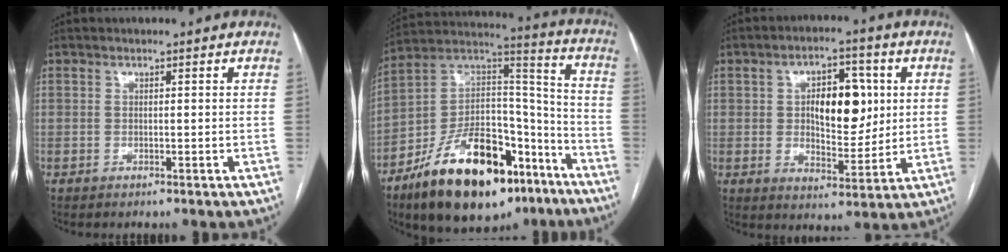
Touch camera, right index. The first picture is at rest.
{"total": 26.7, "force": [-16.5, 11.2, 17.7], "torque": [-0.281, 0.026, -0.265]}
{"total": 10.7, "force": [2.0, 5.2, 9.2], "torque": [-0.143, 0.011, 0.038]}